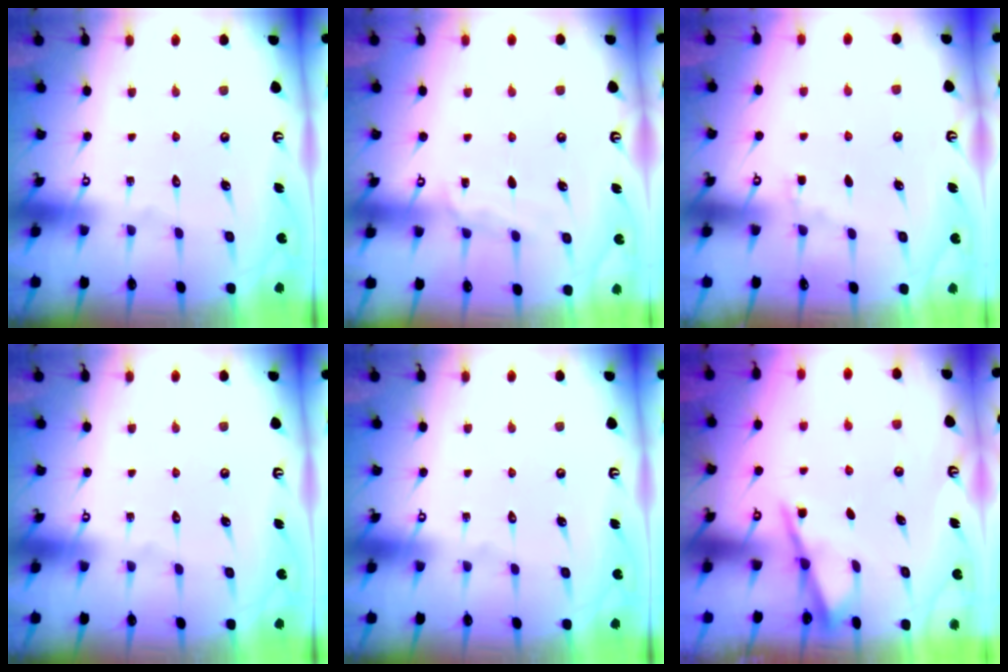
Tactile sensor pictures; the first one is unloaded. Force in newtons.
{"total": 5.2, "press": 5.2, "slide": 0.5}
{"total": 3.3, "press": 3.3, "slide": 0.5}
{"total": 0.0}
{"total": 0.0}
{"total": 2.4, "press": 2.4, "slide": 0.2}